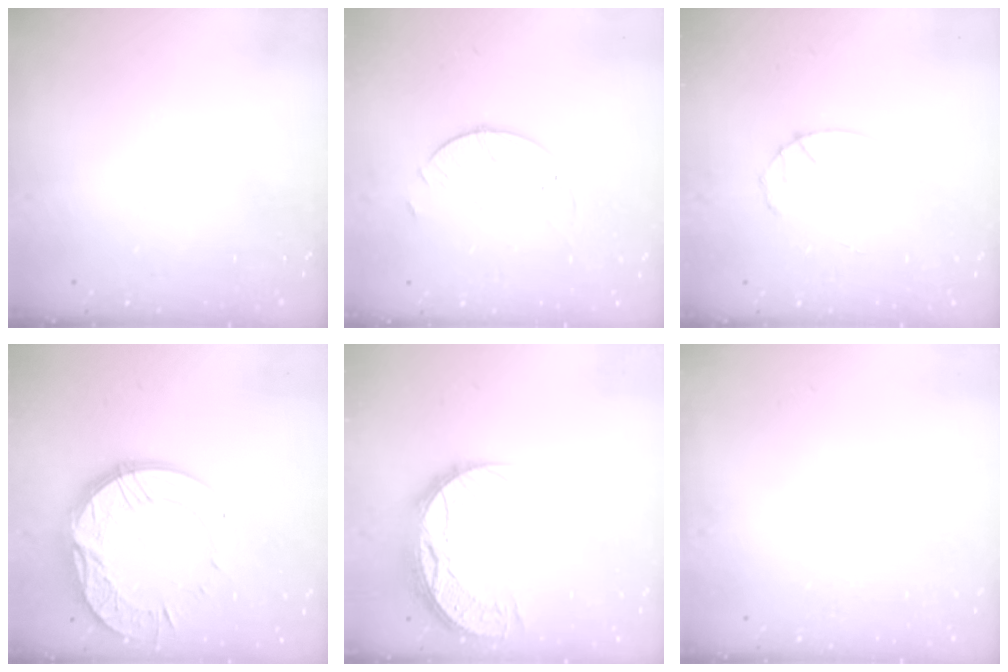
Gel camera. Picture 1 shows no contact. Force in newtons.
{"total": 1.8, "press": 1.8, "slide": 0.2}
{"total": 3.9, "press": 3.9, "slide": 0.5}
{"total": 18.7, "press": 18.7, "slide": 1.4}
{"total": 12.2, "press": 12.2, "slide": 0.8}
{"total": 0.0}